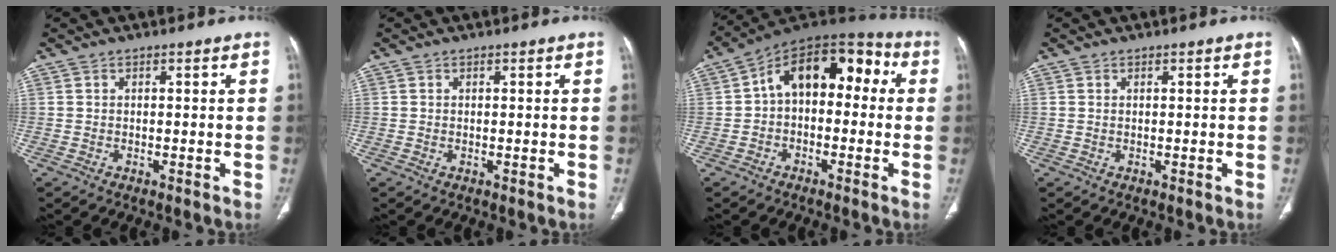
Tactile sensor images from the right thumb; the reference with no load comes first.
{"total": 0.0}
{"total": 14.7, "force": [1.3, 9.4, 11.3], "torque": [-0.124, 0.054, 0.002]}
{"total": 0.0}